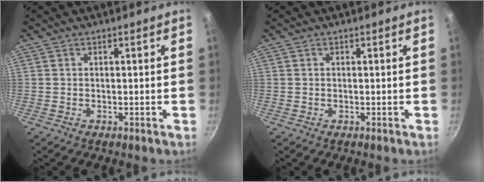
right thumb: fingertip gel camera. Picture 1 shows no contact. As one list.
[{"total": 0.0}]